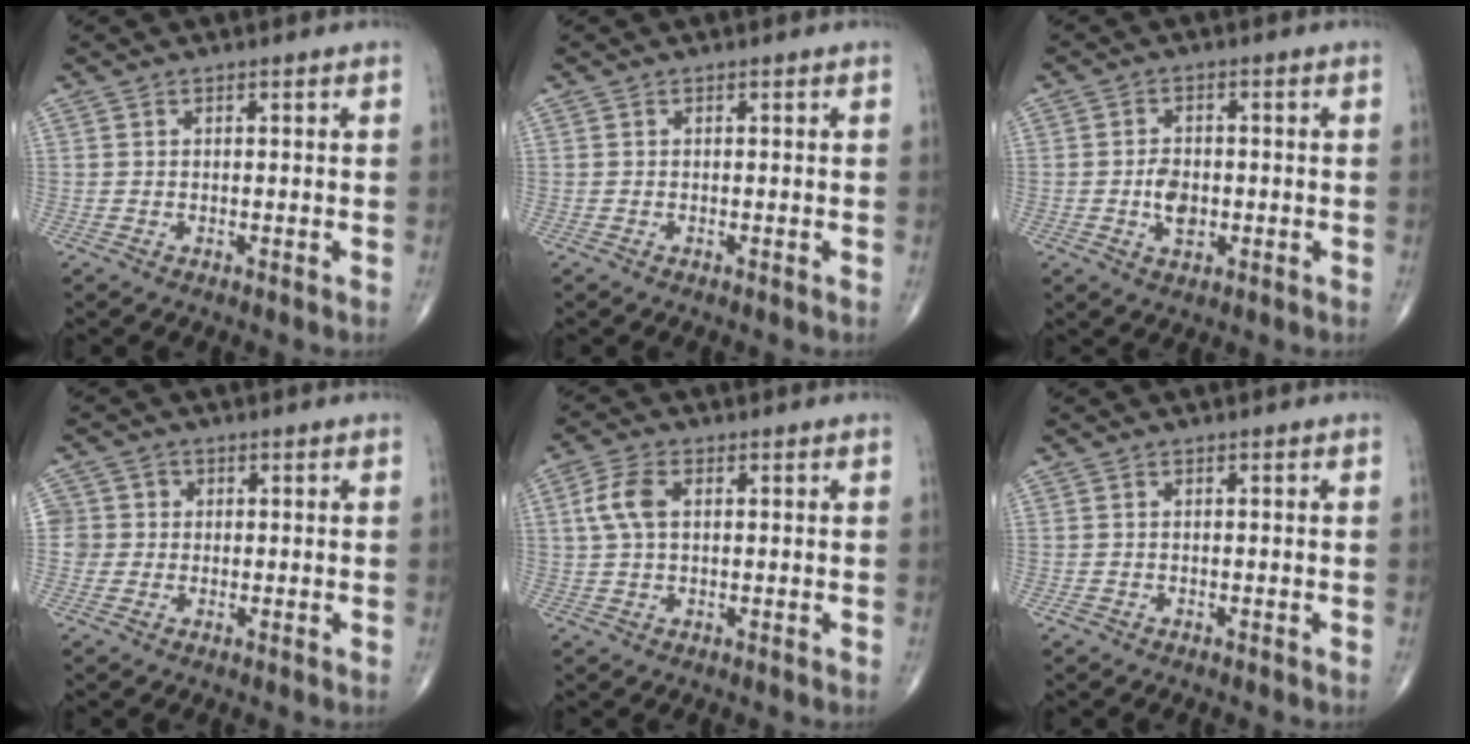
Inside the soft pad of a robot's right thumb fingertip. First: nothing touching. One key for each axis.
{"total": 0.0}
{"total": 4.7, "fx": -0.8, "fy": 3.0, "fz": 3.4, "tx": -0.048, "ty": 0.001, "tz": -0.016}
{"total": 3.7, "fx": 0.0, "fy": 3.7, "fz": 0.2, "tx": 0.026, "ty": 0.010, "tz": -0.005}
{"total": 5.6, "fx": 1.0, "fy": 3.2, "fz": 4.4, "tx": -0.104, "ty": 0.012, "tz": 0.018}
{"total": 0.7, "fx": -0.4, "fy": 0.5, "fz": 0.2, "tx": -0.007, "ty": 0.002, "tz": -0.010}